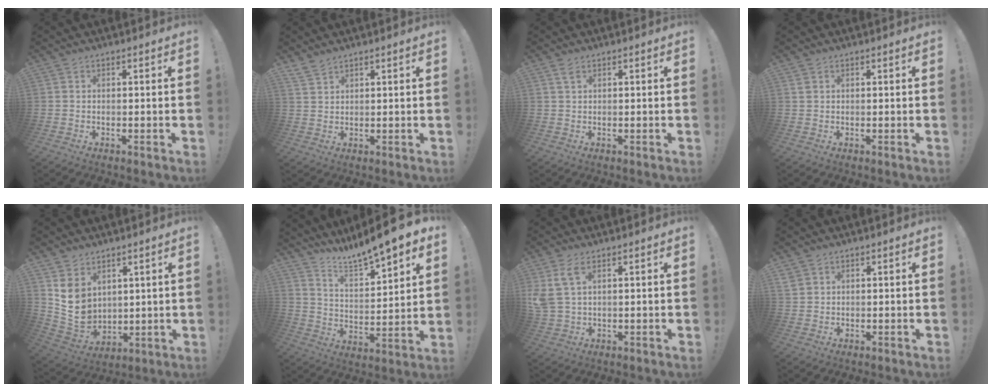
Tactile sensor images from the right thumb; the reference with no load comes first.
{"total": 3.6, "force": [3.2, 1.5, 0.7], "torque": [-0.003, -0.022, 0.060]}
{"total": 2.0, "force": [1.2, 0.8, 1.4], "torque": [-0.020, -0.001, 0.021]}
{"total": 1.1, "force": [0.6, 0.7, 0.5], "torque": [-0.002, -0.001, 0.010]}
{"total": 10.1, "force": [4.1, 7.8, 4.9], "torque": [-0.090, -0.045, 0.086]}
{"total": 11.2, "force": [10.3, 1.2, 4.2], "torque": [-0.086, -0.091, 0.175]}
{"total": 6.8, "force": [2.8, 3.4, 5.1], "torque": [-0.104, -0.010, 0.056]}
{"total": 2.8, "force": [1.6, 2.1, 0.6], "torque": [0.000, -0.010, 0.030]}